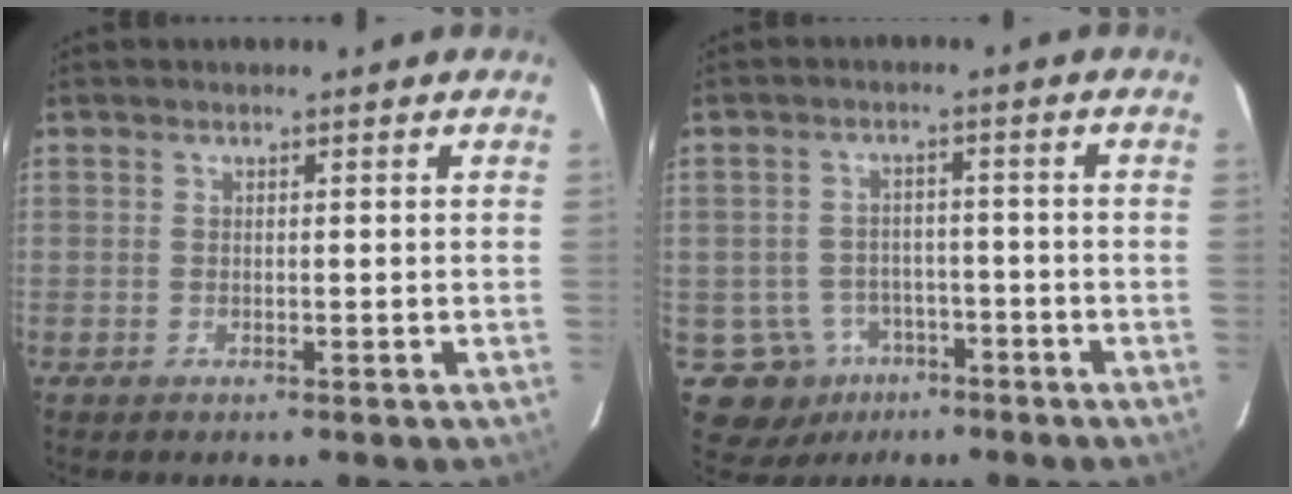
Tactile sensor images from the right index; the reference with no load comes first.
{"total": 9.0, "force": [-3.9, 8.1, 0.9], "torque": [-0.026, 0.013, -0.048]}